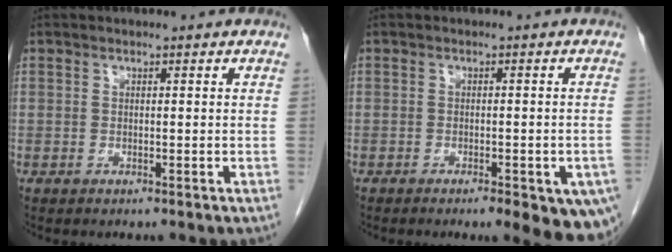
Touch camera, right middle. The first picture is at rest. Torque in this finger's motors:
{"motor_torque": [1.11, -1.03, 0.21, 0.05]}